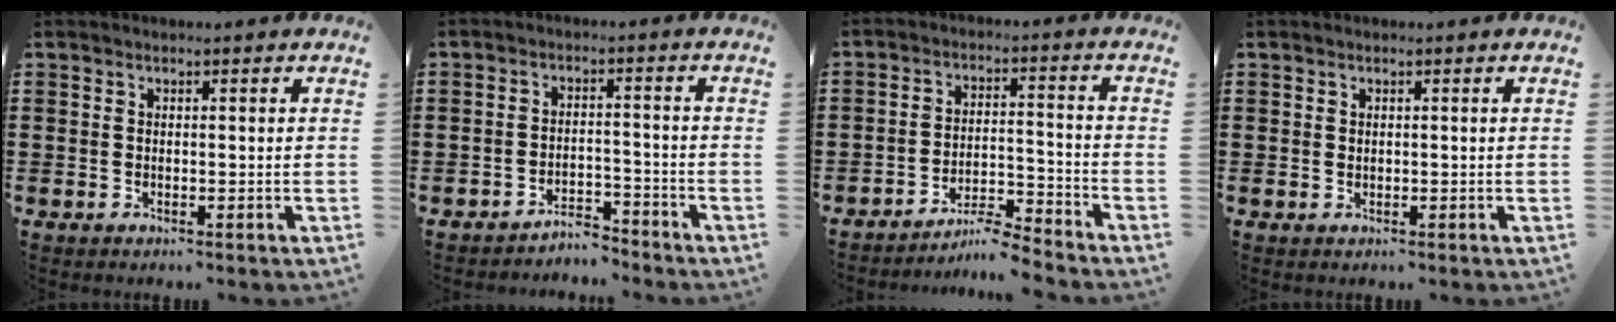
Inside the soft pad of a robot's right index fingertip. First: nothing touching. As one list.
[{"total": 3.9, "force": [-3.9, 0.5, 0.1], "torque": [-0.007, 0.004, -0.081]}, {"total": 5.5, "force": [-5.2, 0.0, 1.8], "torque": [-0.033, -0.002, -0.101]}, {"total": 0.5, "force": [0.3, 0.4, 0.1], "torque": [-0.003, 0.003, 0.007]}]